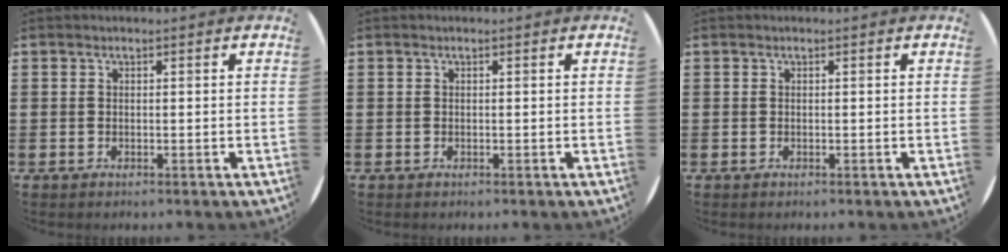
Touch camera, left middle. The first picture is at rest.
{"total": 0.0}
{"total": 0.0}